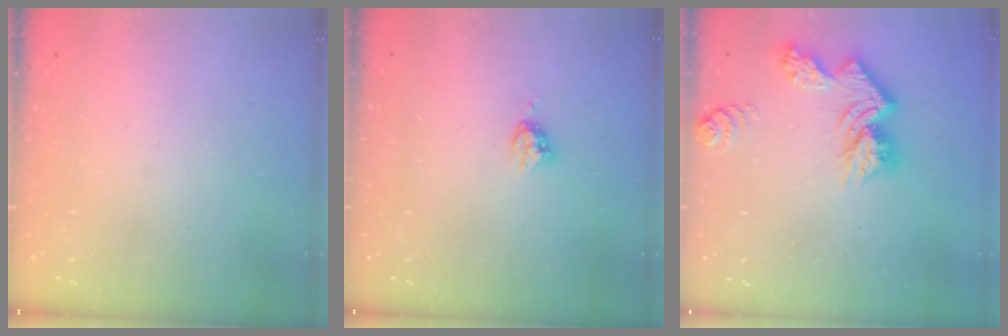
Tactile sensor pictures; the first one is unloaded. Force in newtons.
{"total": 4.6, "press": 4.6, "slide": 0.5}
{"total": 13.2, "press": 13.2, "slide": 1.1}